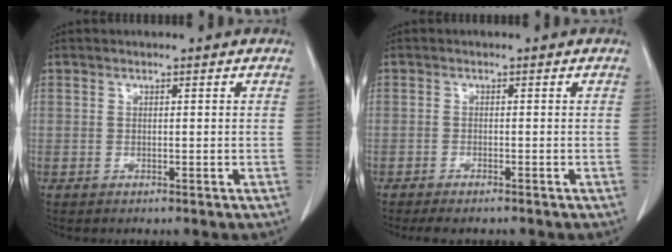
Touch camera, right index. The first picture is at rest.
{"total": 2.7, "force": [-2.3, 0.6, 1.2], "torque": [-0.015, -0.005, -0.033]}